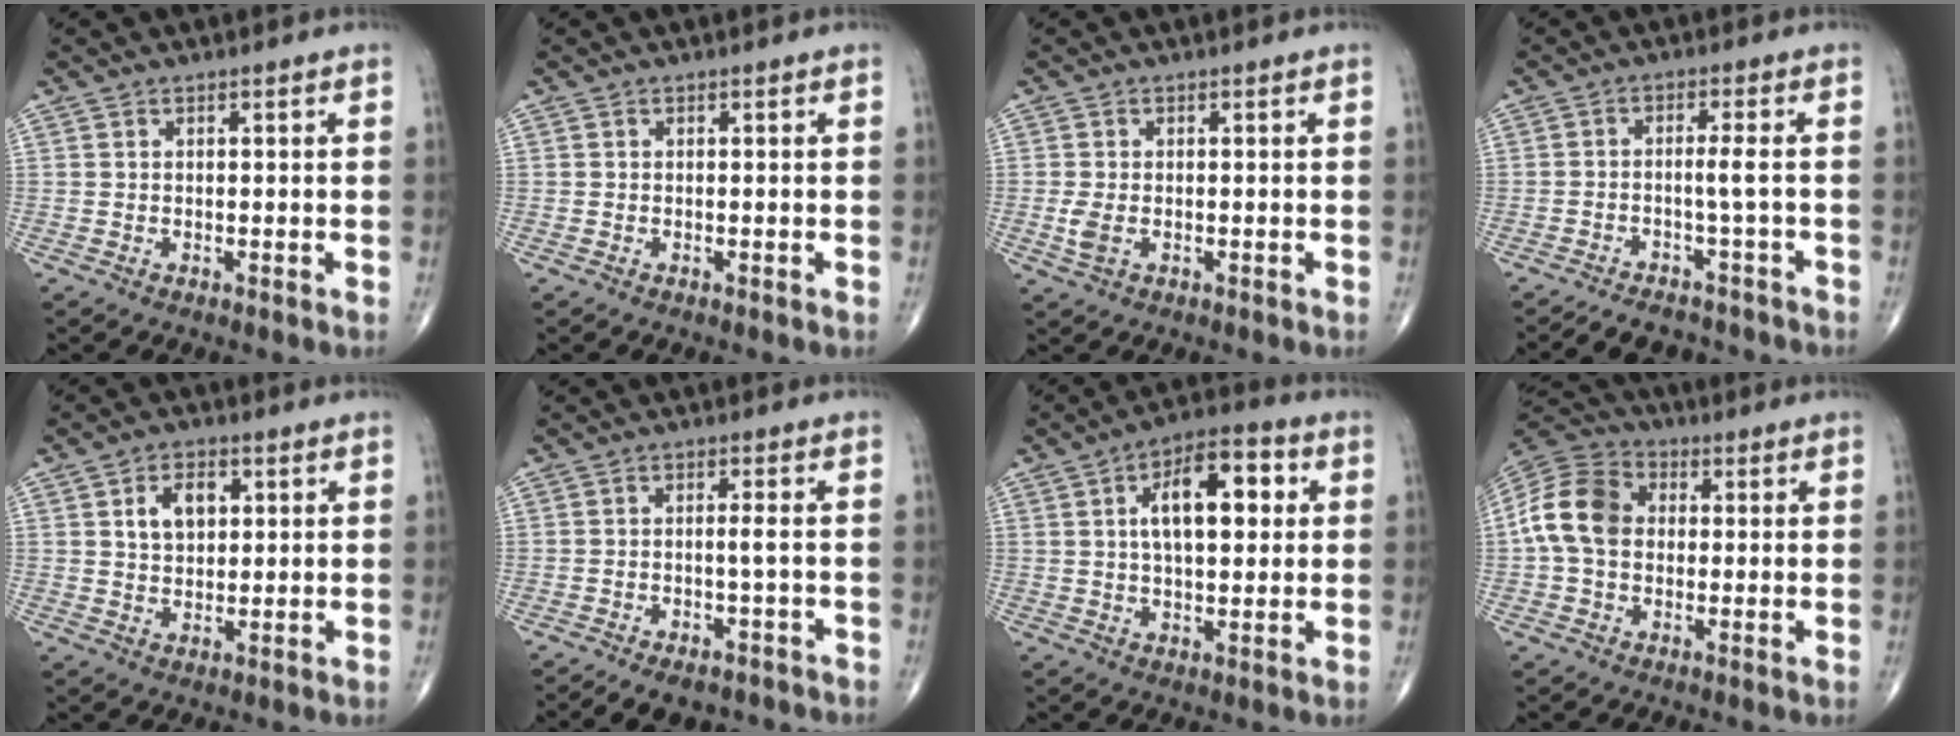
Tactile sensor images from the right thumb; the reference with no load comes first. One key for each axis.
{"total": 0.0}
{"total": 2.6, "fx": -0.6, "fy": 1.4, "fz": 2.1, "tx": -0.056, "ty": -0.005, "tz": -0.012}
{"total": 7.3, "fx": -6.4, "fy": 1.8, "fz": 3.2, "tx": -0.050, "ty": 0.037, "tz": -0.096}
{"total": 6.4, "fx": 1.9, "fy": 4.2, "fz": 4.5, "tx": -0.055, "ty": -0.001, "tz": 0.031}
{"total": 7.7, "fx": -5.5, "fy": 2.8, "fz": 4.5, "tx": -0.062, "ty": 0.023, "tz": -0.079}
{"total": 13.3, "fx": 2.9, "fy": 6.4, "fz": 11.3, "tx": -0.153, "ty": 0.014, "tz": 0.040}
{"total": 11.8, "fx": 0.2, "fy": 8.9, "fz": 7.7, "tx": -0.146, "ty": 0.032, "tz": -0.006}